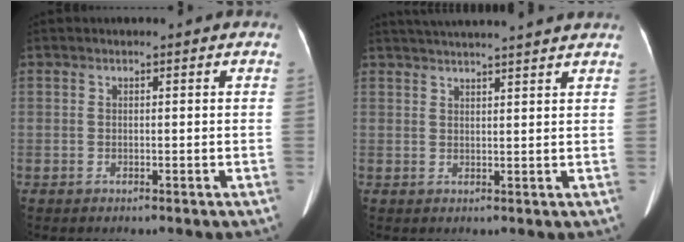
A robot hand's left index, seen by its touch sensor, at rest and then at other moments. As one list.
[{"total": 13.0, "force": [11.9, -0.3, 5.3], "torque": [-0.092, 0.023, 0.160]}]